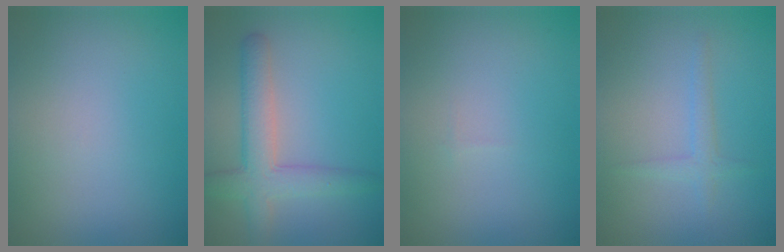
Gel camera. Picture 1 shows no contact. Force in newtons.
{"total": 4.7, "press": 4.7, "slide": 0.2}
{"total": 0.0}
{"total": 1.5, "press": 1.5, "slide": 0.0}